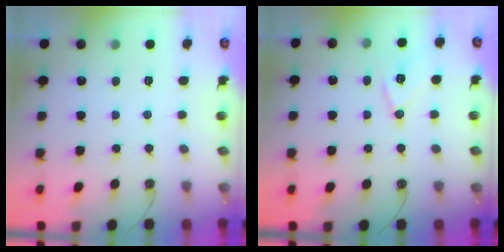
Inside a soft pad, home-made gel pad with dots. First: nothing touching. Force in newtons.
{"total": 10.5, "press": 10.0, "slide": 3.4}